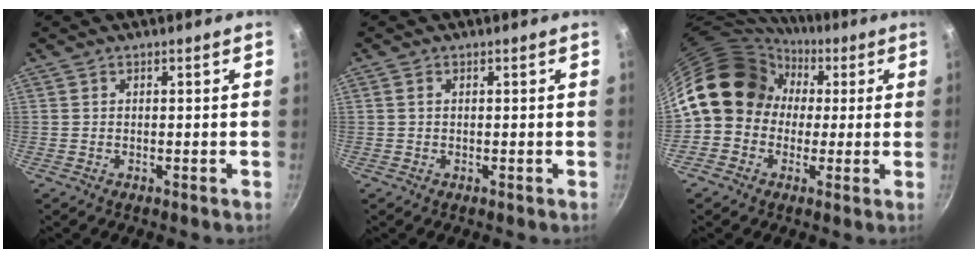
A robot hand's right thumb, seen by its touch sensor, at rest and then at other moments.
{"total": 0.7, "force": [0.2, 0.5, 0.5], "torque": [-0.010, 0.002, 0.002]}
{"total": 14.9, "force": [1.5, 12.9, 7.3], "torque": [-0.085, 0.041, 0.008]}